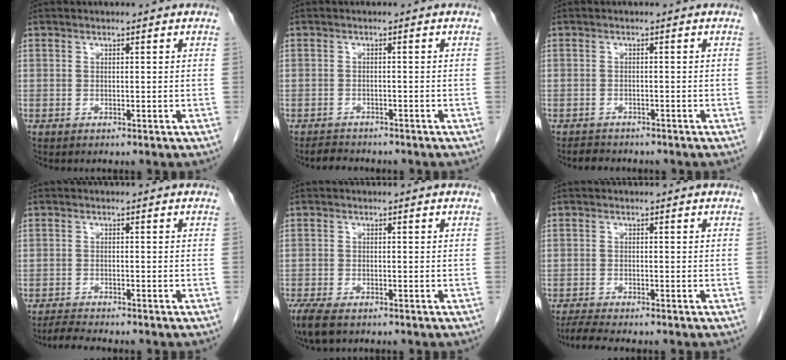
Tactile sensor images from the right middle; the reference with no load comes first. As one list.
[{"total": 2.6, "force": [-2.5, 0.8, 0.3], "torque": [-0.015, -0.009, -0.039]}, {"total": 2.6, "force": [-2.4, 0.9, 0.4], "torque": [-0.016, -0.006, -0.035]}, {"total": 3.2, "force": [-3.0, -0.3, 1.1], "torque": [-0.025, -0.016, -0.051]}, {"total": 6.1, "force": [-4.4, 2.2, 3.5], "torque": [-0.068, -0.015, -0.074]}, {"total": 3.4, "force": [-3.0, -0.2, 1.6], "torque": [-0.034, -0.014, -0.052]}]